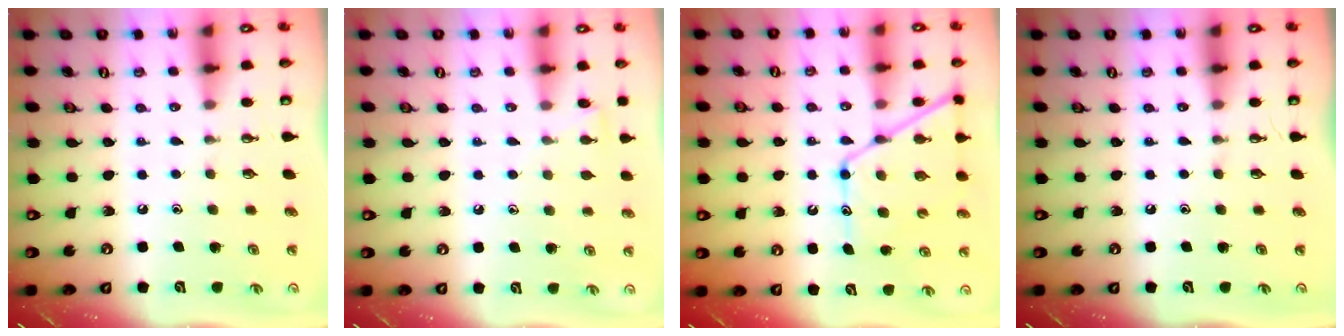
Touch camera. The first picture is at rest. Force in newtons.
{"total": 5.9, "press": 5.9, "slide": 0.5}
{"total": 13.6, "press": 13.6, "slide": 1.2}
{"total": 0.0}